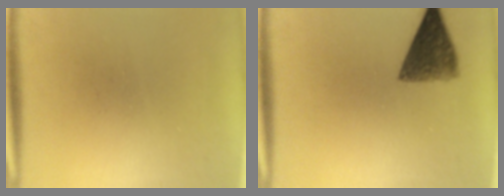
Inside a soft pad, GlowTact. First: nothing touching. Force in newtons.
{"total": 7.2}